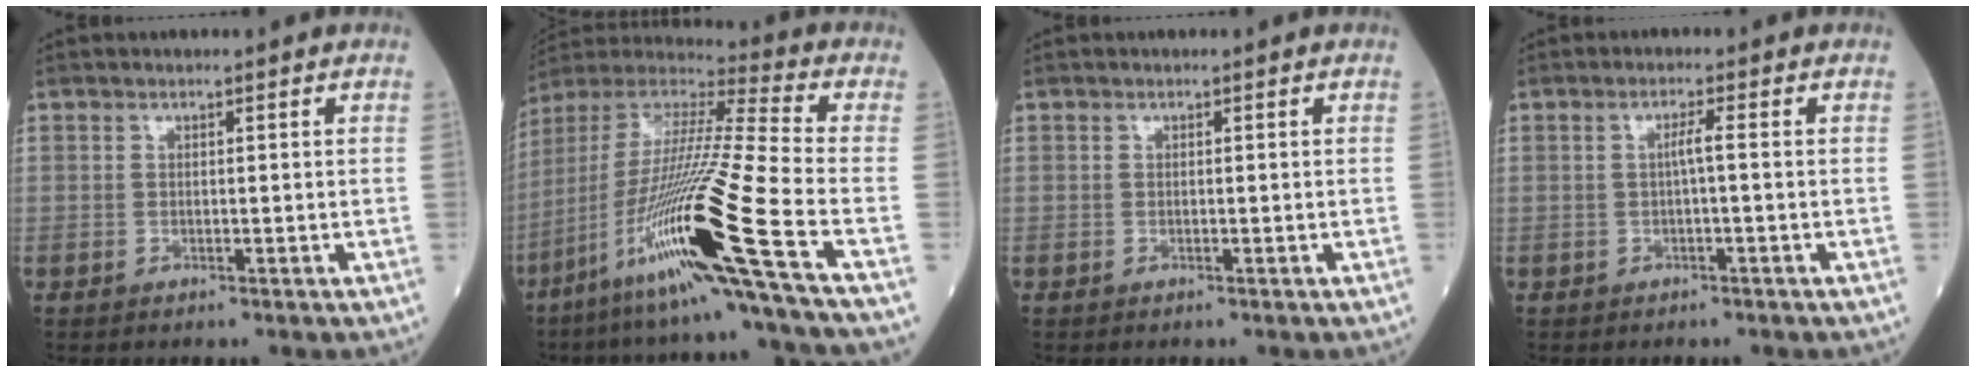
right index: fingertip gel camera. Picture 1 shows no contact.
{"total": 23.3, "force": [-11.0, -1.8, 20.5], "torque": [-0.414, -0.042, -0.212]}
{"total": 0.0}
{"total": 1.6, "force": [-0.2, -0.1, 1.5], "torque": [-0.026, 0.004, -0.004]}